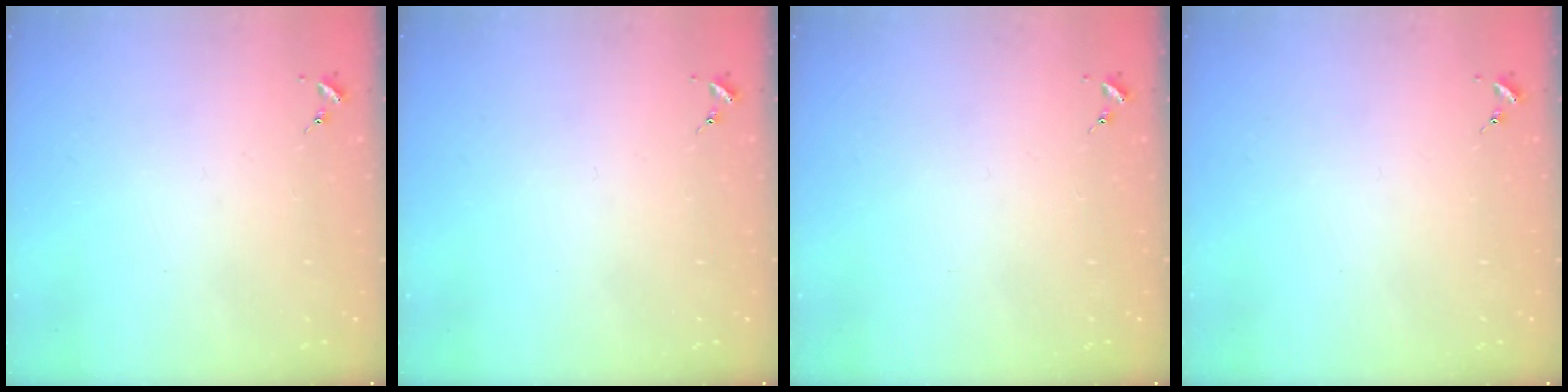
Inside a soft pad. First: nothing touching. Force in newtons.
{"total": 0.0}
{"total": 0.0}
{"total": 0.0}